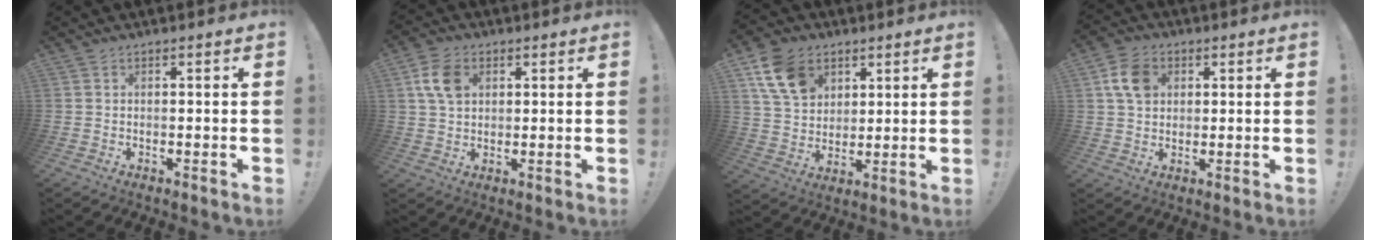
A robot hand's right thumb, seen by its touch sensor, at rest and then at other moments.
{"total": 8.4, "force": [2.7, 6.0, 5.2], "torque": [-0.096, 0.009, 0.054]}
{"total": 13.5, "force": [6.6, 9.9, 6.4], "torque": [-0.115, -0.016, 0.135]}
{"total": 8.7, "force": [2.7, 6.7, 4.8], "torque": [-0.076, 0.011, 0.056]}